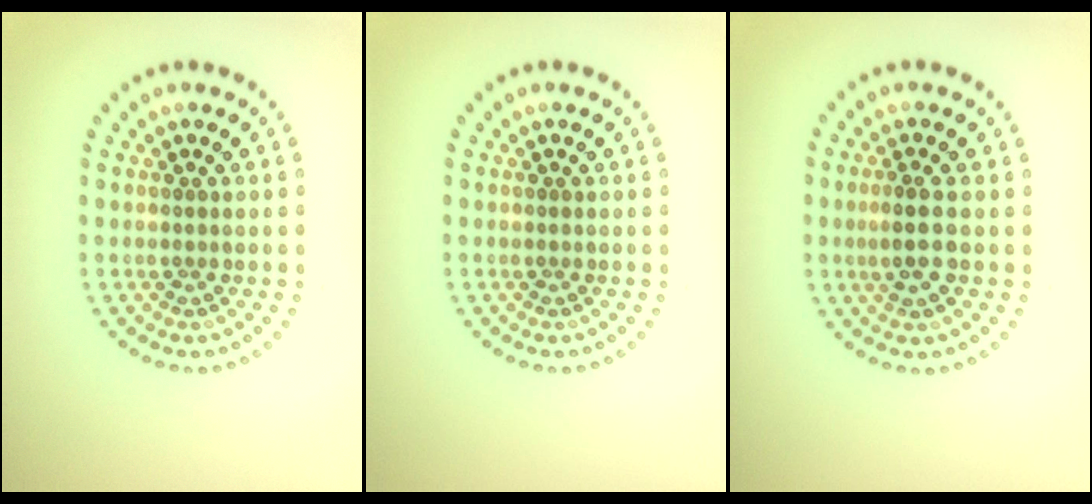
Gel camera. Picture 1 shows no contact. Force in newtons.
{"total": 0.0}
{"total": 2.4, "press": 2.3, "slide": 0.7}